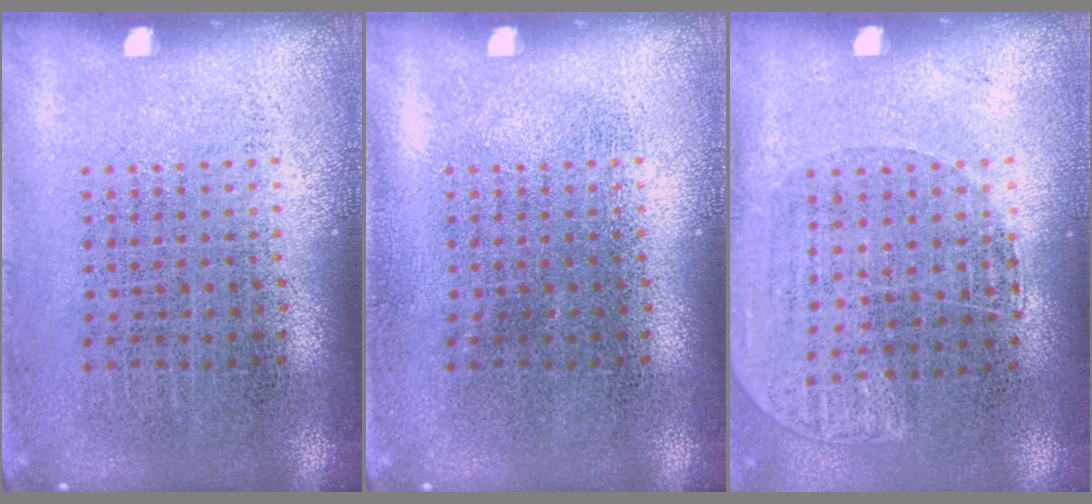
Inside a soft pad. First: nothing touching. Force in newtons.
{"total": 0.0}
{"total": 1.1, "press": 0.9, "slide": 0.6}